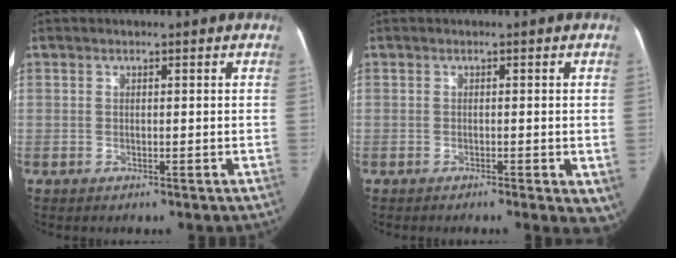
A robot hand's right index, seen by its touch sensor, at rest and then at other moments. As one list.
[{"total": 5.1, "force": [-2.7, 1.4, 4.1], "torque": [-0.035, -0.010, -0.040]}]